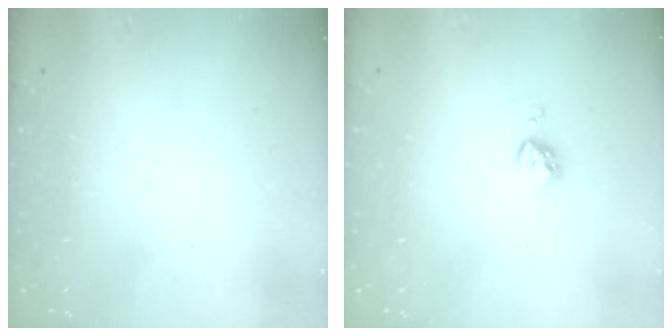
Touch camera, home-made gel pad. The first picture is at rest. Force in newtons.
{"total": 3.6, "press": 3.6, "slide": 0.4}